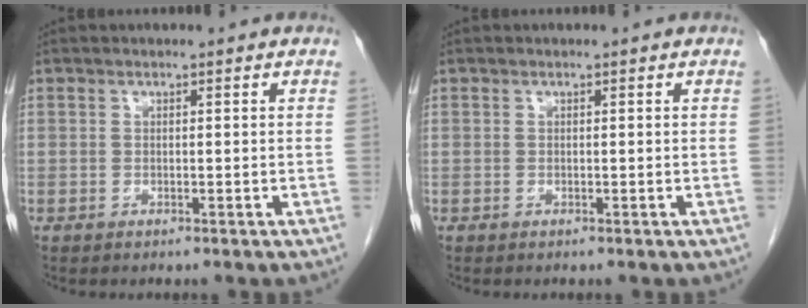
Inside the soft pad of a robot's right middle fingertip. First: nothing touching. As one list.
[{"total": 0.0}]